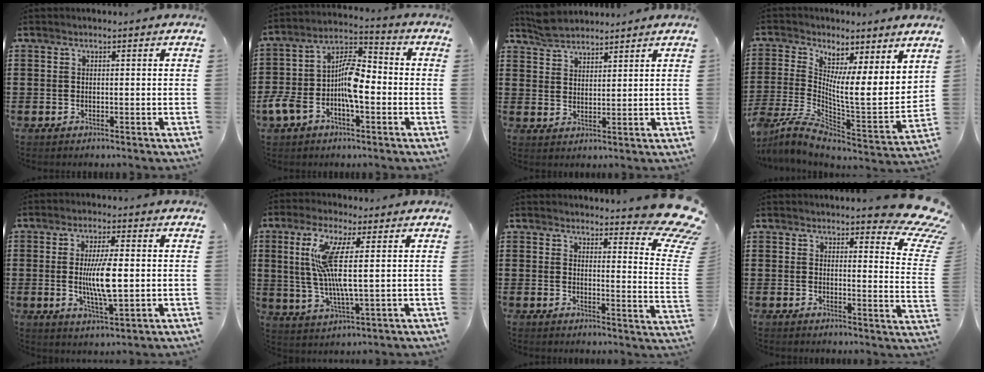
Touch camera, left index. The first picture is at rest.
{"total": 10.6, "force": [-3.0, 4.9, 8.9], "torque": [-0.200, 0.000, -0.061]}
{"total": 3.9, "force": [3.8, 1.1, 0.4], "torque": [-0.020, -0.003, 0.073]}
{"total": 5.4, "force": [2.7, 1.7, 4.4], "torque": [-0.107, -0.045, 0.042]}
{"total": 8.1, "force": [0.1, 2.4, 7.7], "torque": [-0.145, -0.001, -0.005]}
{"total": 10.1, "force": [2.4, 1.8, 9.6], "torque": [-0.216, -0.011, 0.033]}
{"total": 8.0, "force": [6.6, 1.3, 4.4], "torque": [-0.062, -0.045, 0.112]}
{"total": 7.6, "force": [6.3, 1.1, 4.1], "torque": [-0.062, -0.037, 0.107]}